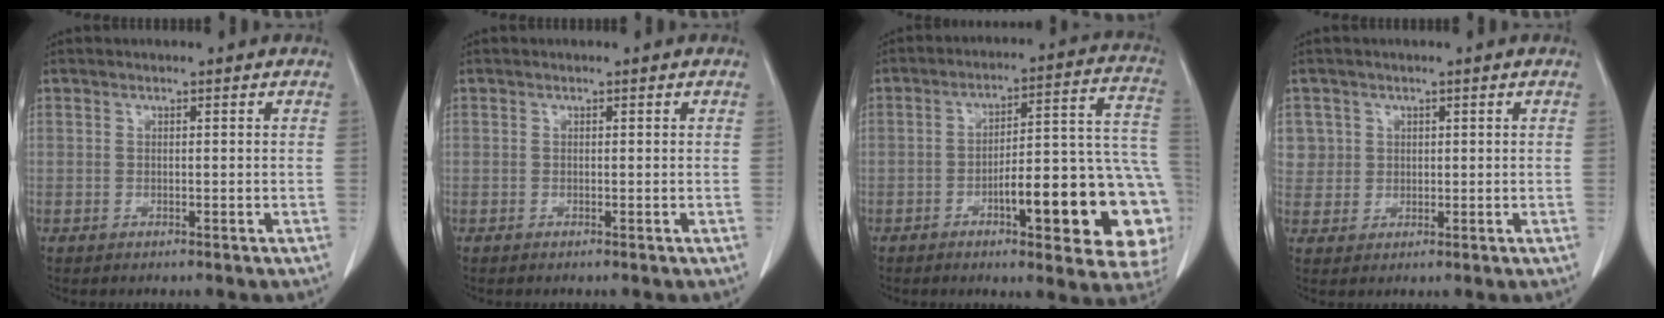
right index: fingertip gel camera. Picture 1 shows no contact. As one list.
[{"total": 0.0}, {"total": 21.0, "force": [-6.6, 4.3, 19.5], "torque": [-0.163, 0.035, -0.075]}, {"total": 3.7, "force": [1.3, 3.4, -0.2], "torque": [0.023, 0.004, 0.024]}]